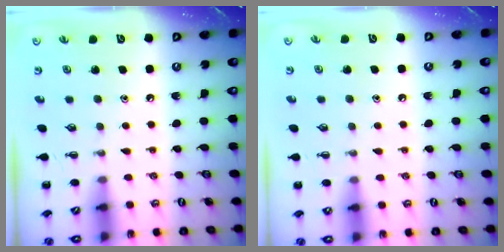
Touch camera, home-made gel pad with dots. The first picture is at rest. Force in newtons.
{"total": 3.5, "press": 3.2, "slide": 1.3}